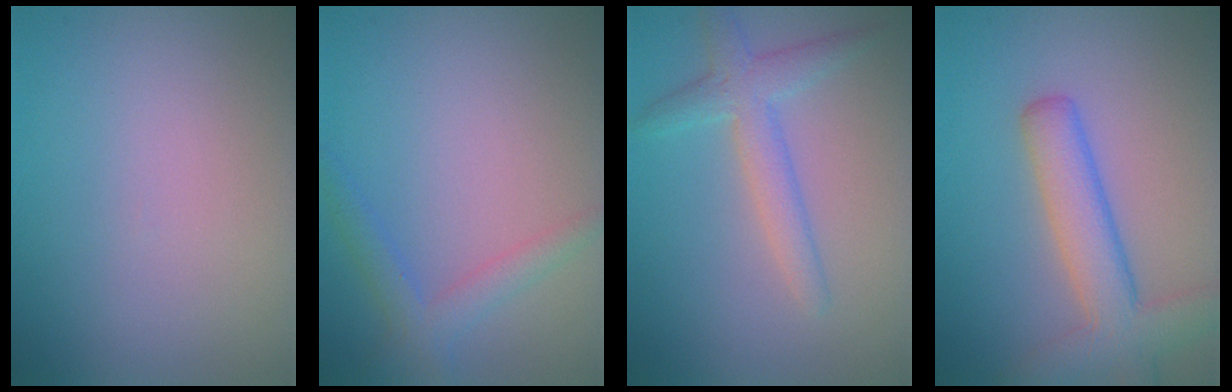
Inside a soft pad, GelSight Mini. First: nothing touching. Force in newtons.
{"total": 2.3, "press": 2.3, "slide": 0.2}
{"total": 3.1, "press": 3.1, "slide": 0.2}
{"total": 5.3, "press": 5.3, "slide": 0.4}